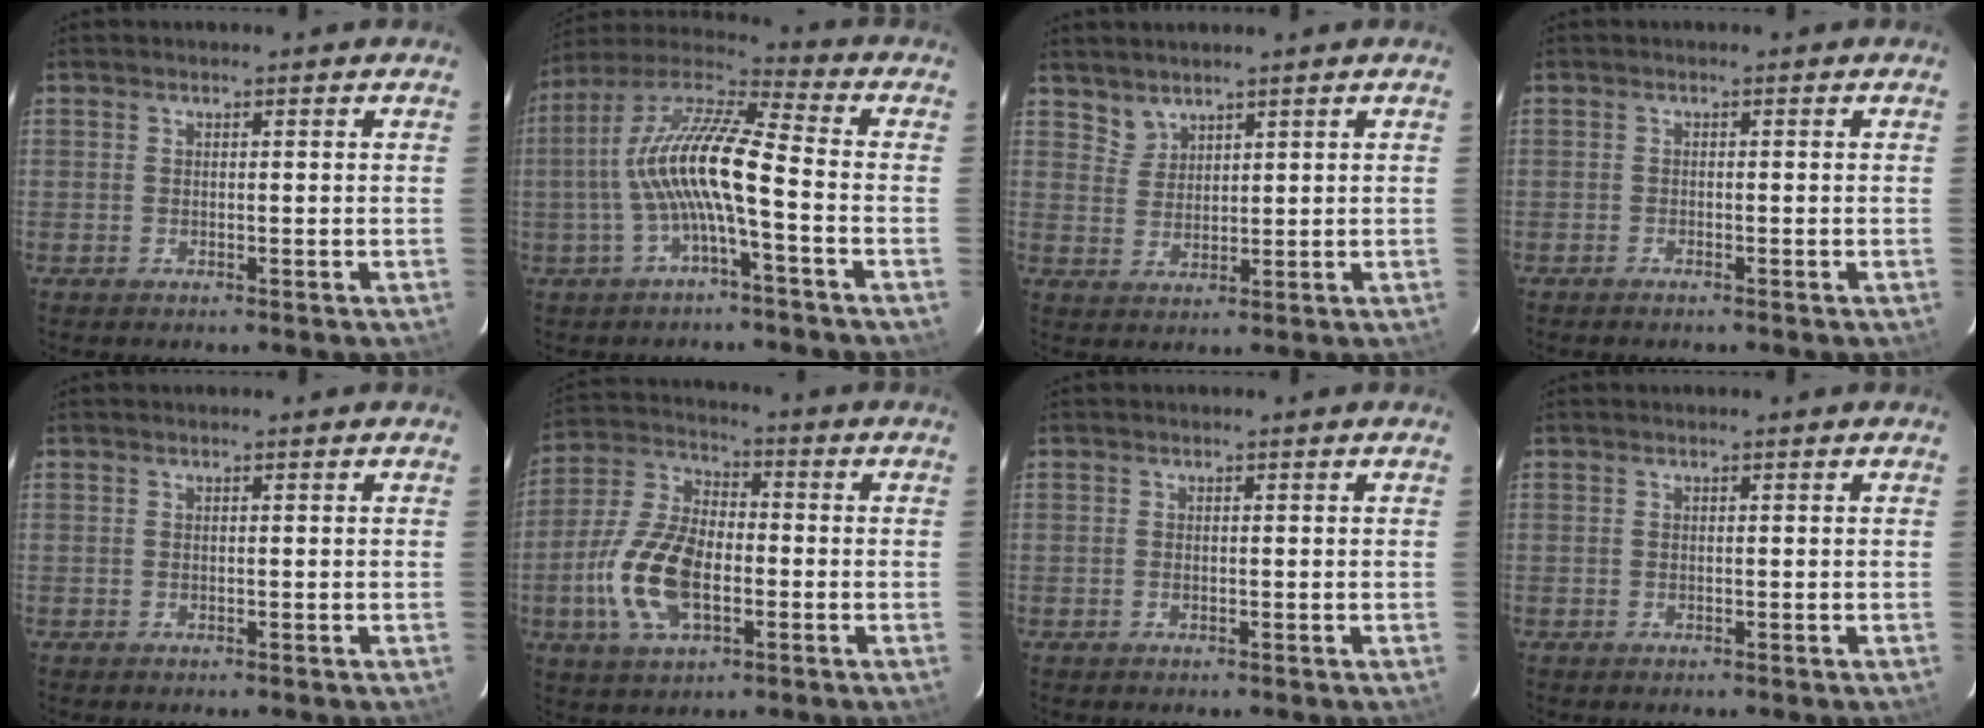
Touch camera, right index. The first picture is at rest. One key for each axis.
{"total": 13.0, "fx": -2.7, "fy": 1.9, "fz": 12.6, "tx": -0.247, "ty": 0.014, "tz": -0.053}
{"total": 3.1, "fx": 2.8, "fy": 1.3, "fz": -0.1, "tx": 0.006, "ty": 0.004, "tz": 0.057}
{"total": 0.8, "fx": -0.7, "fy": 0.1, "fz": 0.3, "tx": -0.010, "ty": 0.000, "tz": -0.016}
{"total": 0.0}
{"total": 14.6, "fx": -3.9, "fy": 7.6, "fz": 11.9, "tx": -0.258, "ty": 0.006, "tz": -0.072}
{"total": 0.0}
{"total": 0.0}